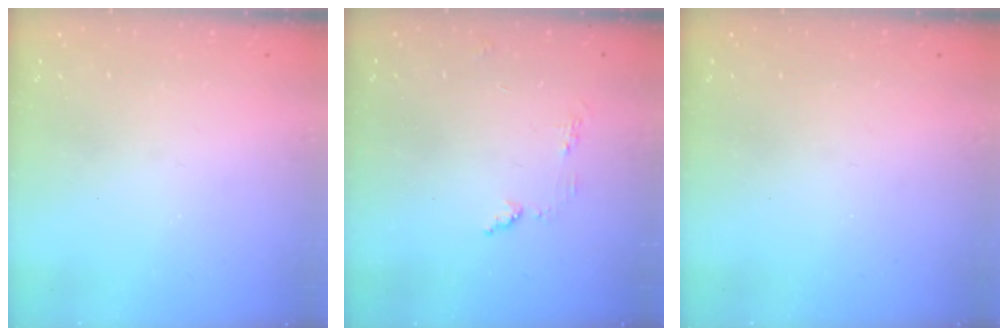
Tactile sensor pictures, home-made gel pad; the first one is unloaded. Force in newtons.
{"total": 5.3, "press": 5.2, "slide": 0.6}
{"total": 0.0}